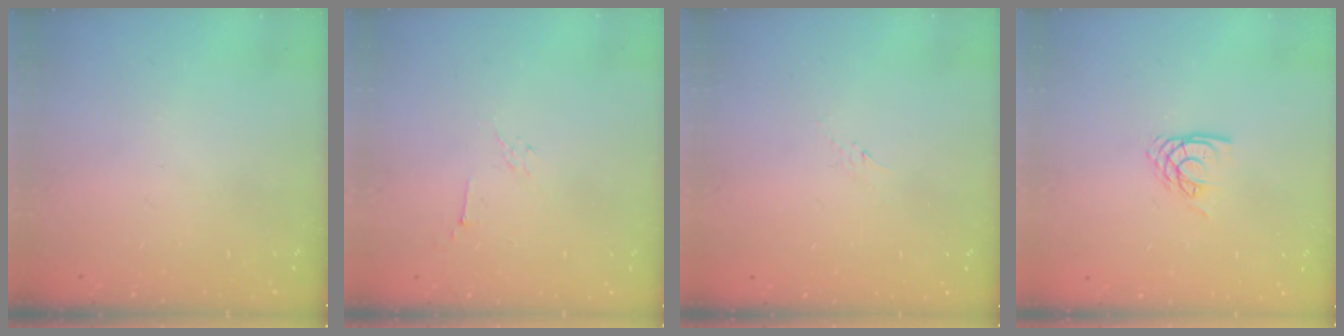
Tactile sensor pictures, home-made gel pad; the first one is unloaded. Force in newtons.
{"total": 2.9, "press": 2.8, "slide": 0.8}
{"total": 2.8, "press": 2.7, "slide": 0.6}
{"total": 6.0, "press": 5.9, "slide": 0.4}